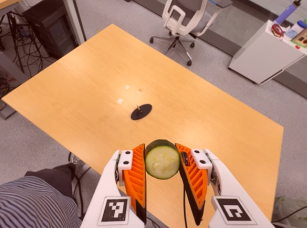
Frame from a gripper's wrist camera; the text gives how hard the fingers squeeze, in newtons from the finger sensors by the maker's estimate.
{"total": 9.7, "left": 8.9, "right": 10.4}